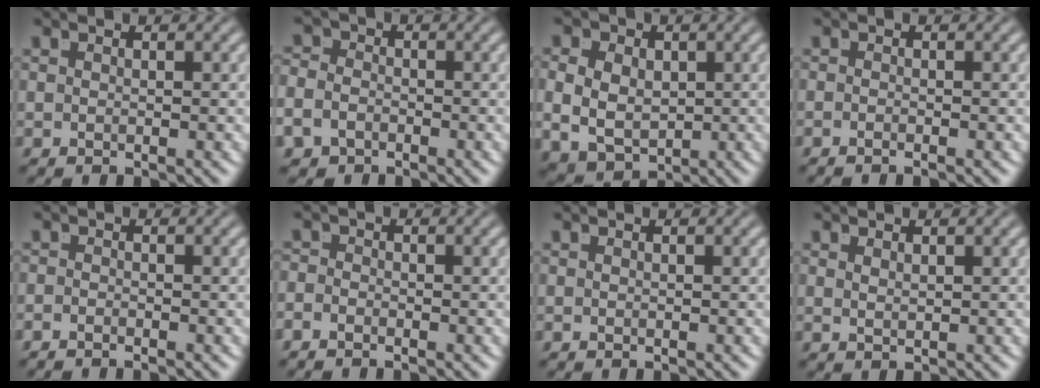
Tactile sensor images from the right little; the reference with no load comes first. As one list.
[{"total": 3.5, "force": [-2.0, 2.8, 0.7], "torque": [-0.030, -0.025, -0.030]}, {"total": 7.5, "force": [-1.2, 6.2, 3.9], "torque": [-0.084, -0.036, -0.006]}, {"total": 1.1, "force": [-0.9, -0.6, 0.2], "torque": [-0.001, -0.004, -0.015]}, {"total": 1.2, "force": [-1.2, -0.4, 0.1], "torque": [0.001, -0.008, -0.019]}, {"total": 1.2, "force": [-1.2, 0.1, 0.1], "torque": [-0.002, -0.012, -0.021]}, {"total": 0.0}, {"total": 1.2, "force": [0.5, -1.0, 0.3], "torque": [0.002, -0.007, 0.020]}]